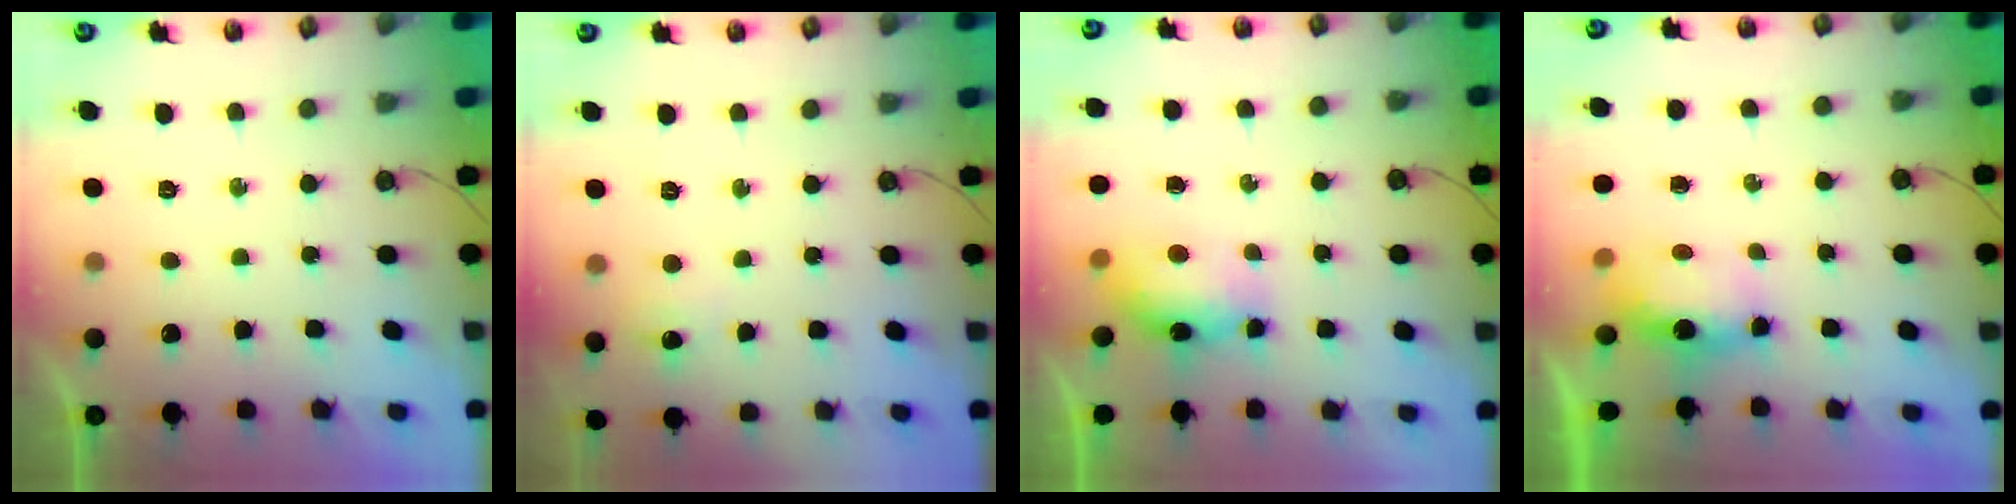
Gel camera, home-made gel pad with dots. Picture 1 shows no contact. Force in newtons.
{"total": 4.3, "press": 4.3, "slide": 0.5}
{"total": 8.1, "press": 7.8, "slide": 2.3}
{"total": 6.3, "press": 6.3, "slide": 0.4}